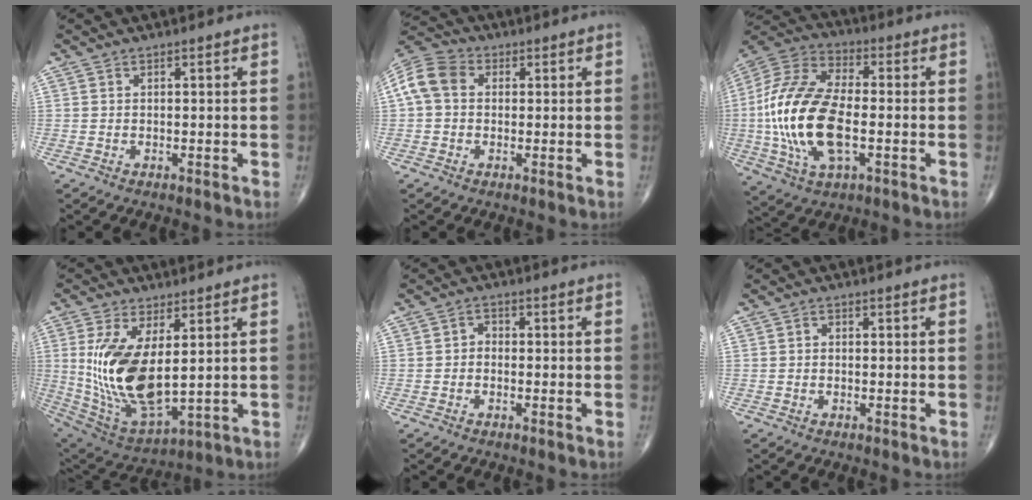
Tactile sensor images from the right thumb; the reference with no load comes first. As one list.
[{"total": 8.7, "force": [1.2, 6.7, 5.5], "torque": [-0.109, 0.031, 0.013]}, {"total": 21.5, "force": [-2.6, 10.5, 18.5], "torque": [-0.400, 0.013, -0.047]}, {"total": 17.5, "force": [2.4, 8.1, 15.3], "torque": [-0.301, -0.023, 0.068]}, {"total": 1.7, "force": [-0.5, 1.3, 0.9], "torque": [-0.002, 0.008, -0.016]}, {"total": 0.6, "force": [-0.1, 0.5, 0.4], "torque": [0.000, 0.003, -0.005]}]